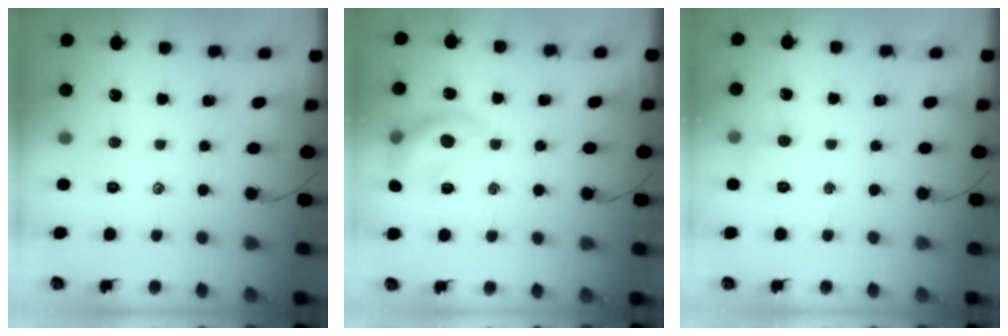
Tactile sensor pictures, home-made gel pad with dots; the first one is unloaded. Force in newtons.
{"total": 12.9, "press": 12.8, "slide": 1.7}
{"total": 3.5, "press": 3.3, "slide": 1.2}